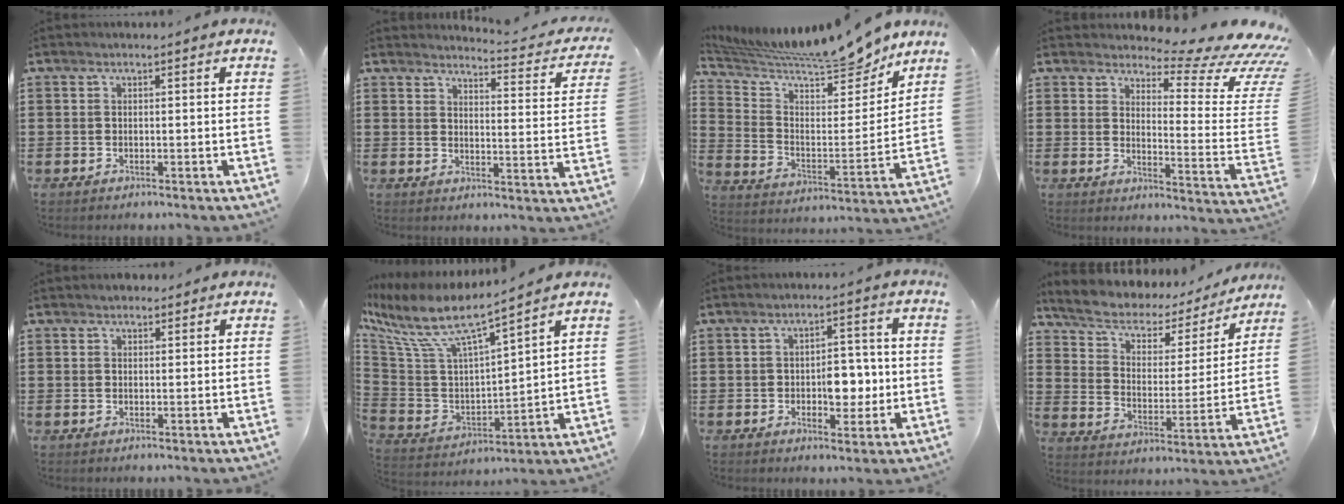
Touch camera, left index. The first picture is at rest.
{"total": 3.2, "force": [3.0, -0.1, 1.1], "torque": [-0.023, -0.031, 0.043]}
{"total": 11.6, "force": [10.8, 1.3, 4.2], "torque": [-0.102, -0.083, 0.182]}
{"total": 7.6, "force": [6.5, 1.3, 3.8], "torque": [-0.070, -0.056, 0.107]}
{"total": 1.4, "force": [1.3, 0.6, 0.1], "torque": [-0.005, 0.005, 0.025]}
{"total": 9.2, "force": [6.5, 2.0, 6.1], "torque": [-0.142, -0.041, 0.110]}
{"total": 5.7, "force": [-0.7, 3.3, 4.6], "torque": [-0.062, -0.002, -0.020]}
{"total": 4.8, "force": [3.3, 2.7, 2.2], "torque": [-0.065, -0.019, 0.049]}